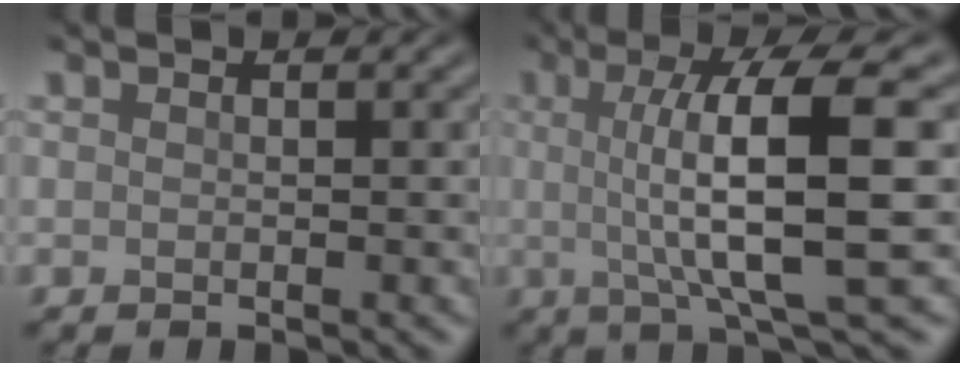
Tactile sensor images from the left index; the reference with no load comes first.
{"total": 10.1, "force": [0.4, 2.2, 9.8], "torque": [-0.134, 0.001, 0.005]}